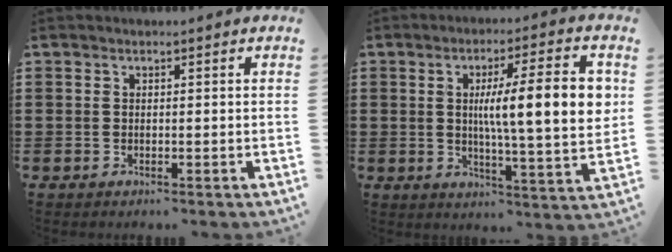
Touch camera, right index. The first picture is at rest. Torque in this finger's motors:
{"motor_torque": [0.80, 0.28, 1.00, 0.18]}